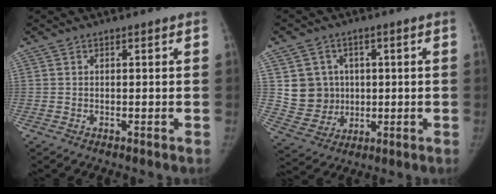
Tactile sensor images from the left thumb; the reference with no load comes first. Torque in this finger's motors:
{"motor_torque": [0.03, 0.03, 0.45, -0.21, 0.02]}